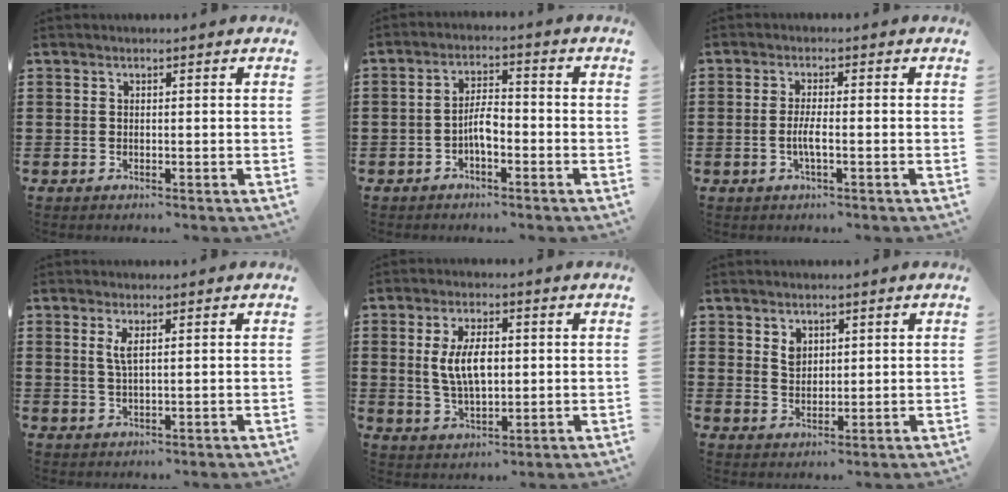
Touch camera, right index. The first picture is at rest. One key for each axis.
{"total": 4.2, "fx": -1.6, "fy": 1.5, "fz": 3.6, "tx": -0.078, "ty": 0.006, "tz": -0.036}
{"total": 2.9, "fx": -0.9, "fy": 0.4, "fz": 2.7, "tx": -0.063, "ty": -0.007, "tz": -0.020}
{"total": 2.2, "fx": 0.8, "fy": 0.4, "fz": 2.0, "tx": -0.043, "ty": 0.002, "tz": 0.014}
{"total": 6.8, "fx": 0.6, "fy": 3.2, "fz": 6.0, "tx": -0.117, "ty": 0.004, "tz": 0.006}
{"total": 2.5, "fx": 1.5, "fy": 1.8, "fz": 0.9, "tx": -0.015, "ty": 0.002, "tz": 0.027}